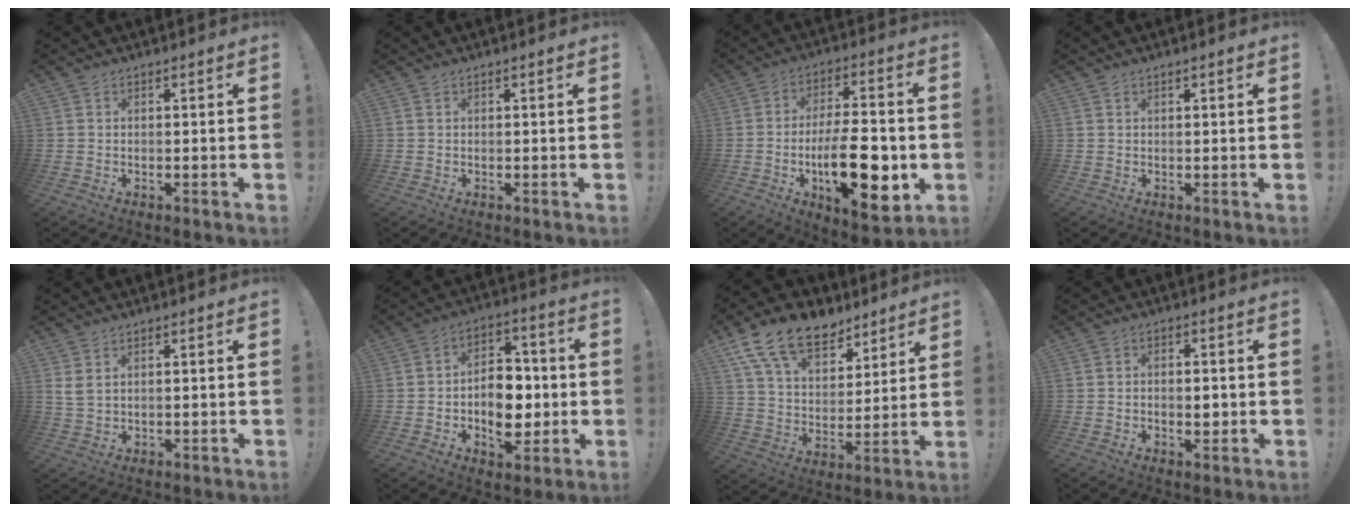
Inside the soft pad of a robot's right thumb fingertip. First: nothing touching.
{"total": 0.0}
{"total": 20.9, "force": [-4.9, 8.8, 18.3], "torque": [-0.302, 0.014, -0.070]}
{"total": 0.7, "force": [0.5, 0.1, 0.5], "torque": [-0.007, 0.000, 0.008]}
{"total": 3.0, "force": [1.2, 1.3, 2.4], "torque": [-0.049, 0.002, 0.025]}
{"total": 13.0, "force": [-2.3, 9.1, 8.9], "torque": [-0.134, 0.016, -0.036]}
{"total": 16.9, "force": [11.2, 9.7, 8.2], "torque": [-0.149, -0.067, 0.207]}
{"total": 2.9, "force": [-0.7, 2.1, 2.0], "torque": [-0.015, 0.000, -0.015]}